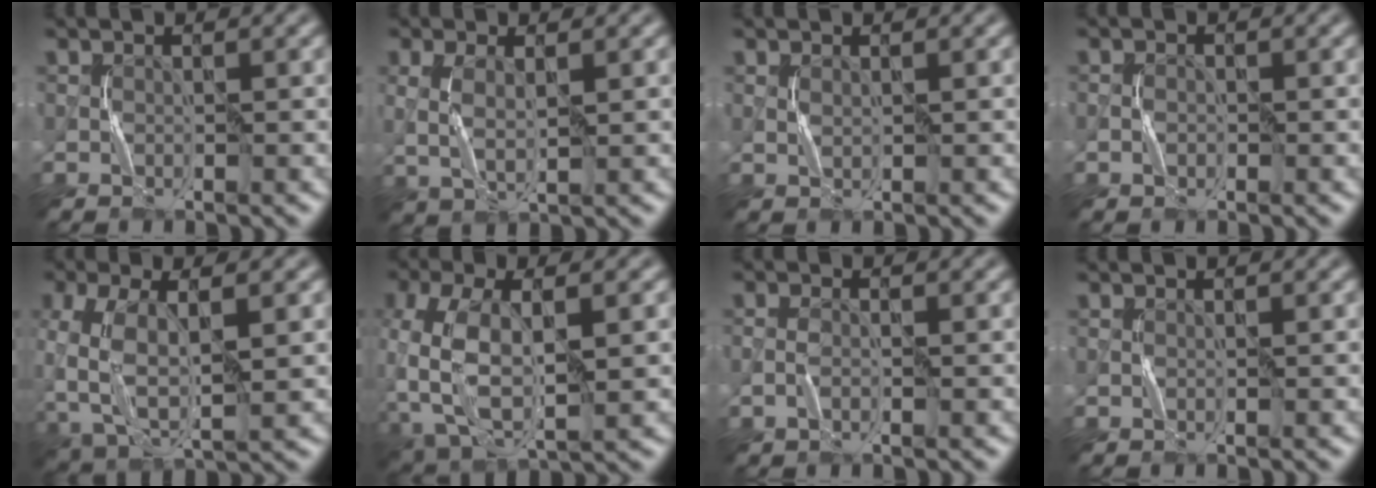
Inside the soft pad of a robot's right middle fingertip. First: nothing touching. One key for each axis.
{"total": 2.8, "fx": 0.5, "fy": 1.1, "fz": 2.6, "tx": -0.064, "ty": -0.002, "tz": 0.013}
{"total": 0.6, "fx": 0.3, "fy": 0.2, "fz": 0.4, "tx": -0.013, "ty": 0.001, "tz": 0.008}
{"total": 0.9, "fx": -0.3, "fy": 0.6, "fz": 0.5, "tx": -0.009, "ty": 0.002, "tz": -0.008}
{"total": 7.8, "fx": -0.5, "fy": 4.1, "fz": 6.6, "tx": -0.155, "ty": 0.000, "tz": -0.010}
{"total": 10.0, "fx": -1.3, "fy": 5.4, "fz": 8.3, "tx": -0.199, "ty": -0.004, "tz": -0.025}
{"total": 1.4, "fx": -0.5, "fy": 0.5, "fz": 1.2, "tx": -0.029, "ty": 0.002, "tz": -0.013}
{"total": 0.0}